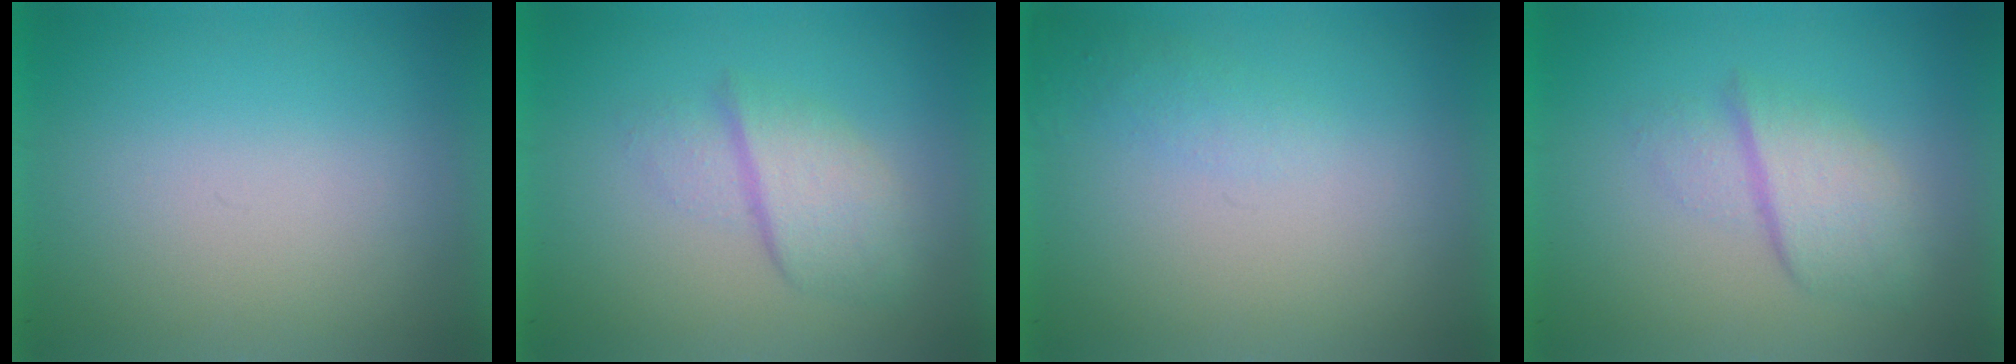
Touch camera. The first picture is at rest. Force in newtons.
{"total": 2.7}
{"total": 1.1}
{"total": 2.7}